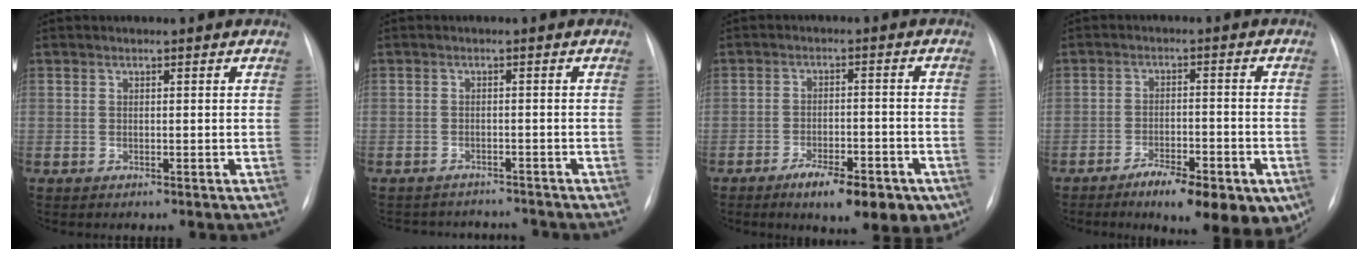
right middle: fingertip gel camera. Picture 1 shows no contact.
{"total": 7.2, "force": [-6.7, 2.7, 0.4], "torque": [-0.005, 0.015, -0.081]}
{"total": 11.2, "force": [-7.2, 3.9, 7.8], "torque": [-0.092, 0.002, -0.101]}
{"total": 12.8, "force": [-8.0, 4.8, 8.9], "torque": [-0.082, 0.010, -0.109]}